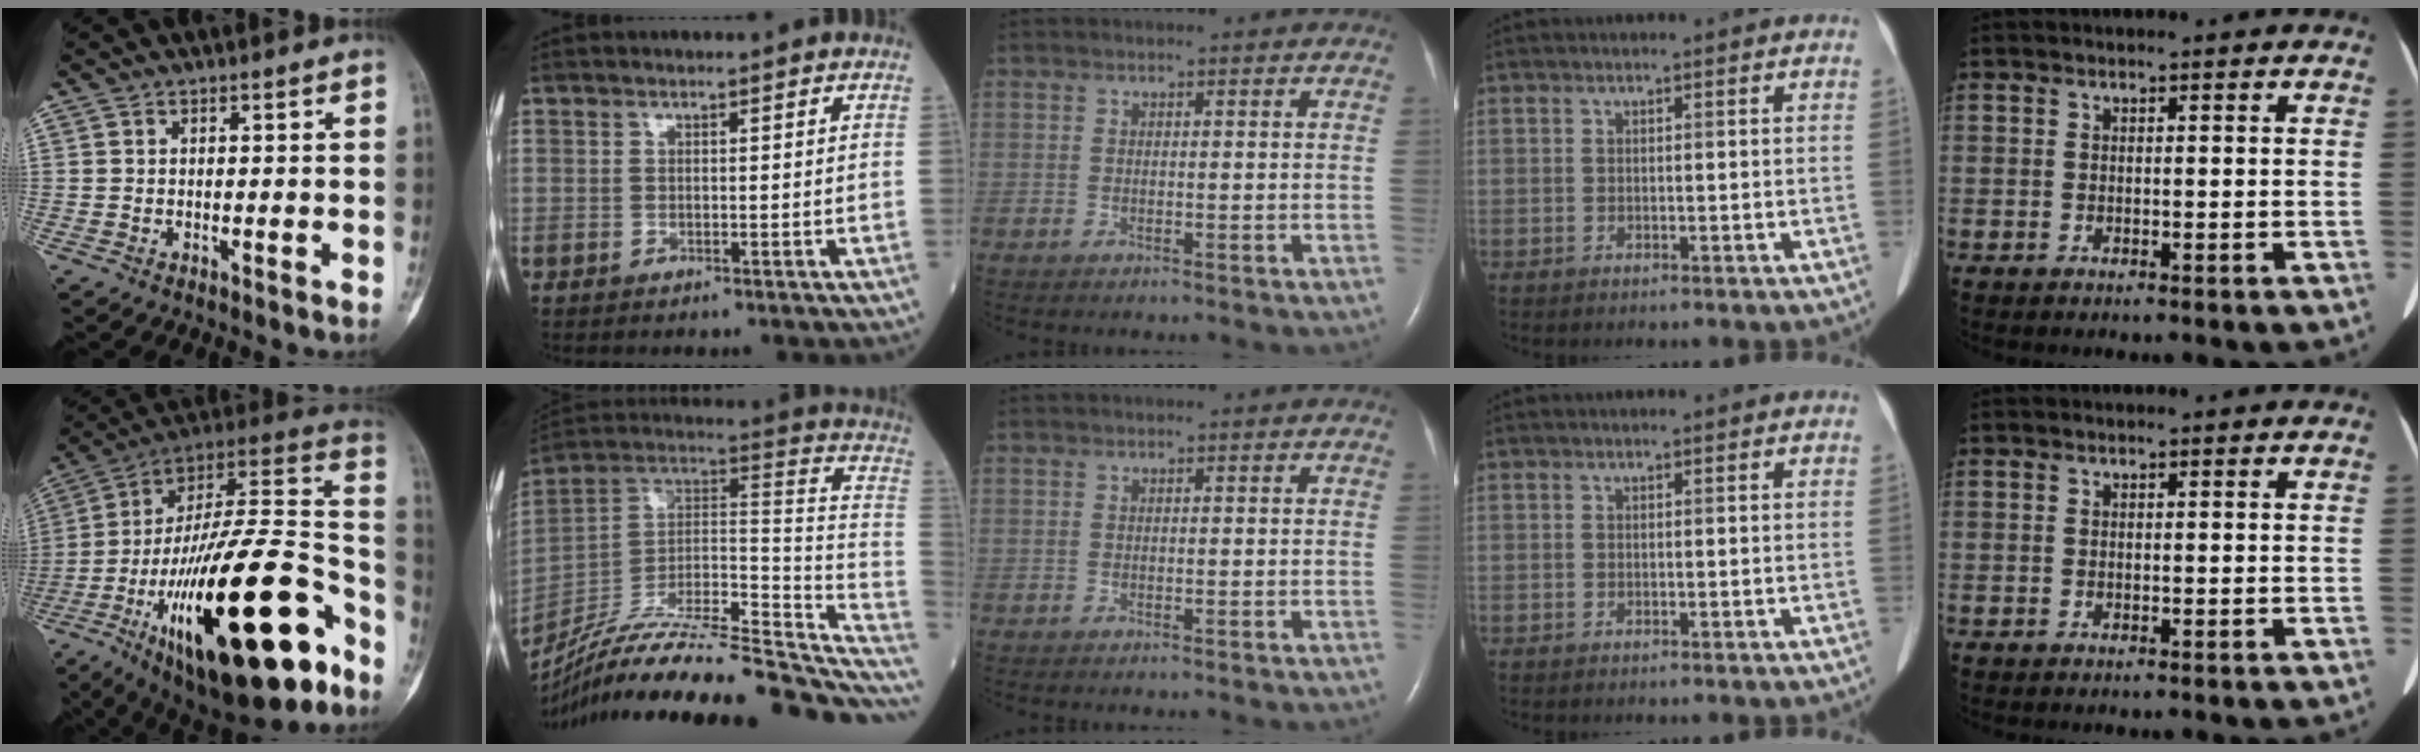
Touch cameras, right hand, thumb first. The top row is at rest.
{"thumb": {"total": 38.8, "force": [-17.0, 13.3, 32.3], "torque": [-0.496, 0.061, -0.266]}, "index": {"total": 29.8, "force": [-22.7, 6.7, 18.1], "torque": [-0.250, 0.007, -0.356]}}